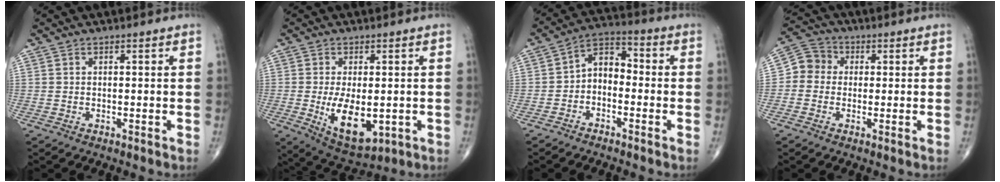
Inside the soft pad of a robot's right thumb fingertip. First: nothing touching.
{"total": 10.9, "force": [-1.8, 5.5, 9.2], "torque": [-0.144, -0.019, -0.013]}
{"total": 6.8, "force": [-1.5, 4.7, 4.7], "torque": [-0.058, 0.036, -0.044]}
{"total": 5.7, "force": [0.0, 5.3, 2.3], "torque": [-0.022, 0.019, -0.017]}